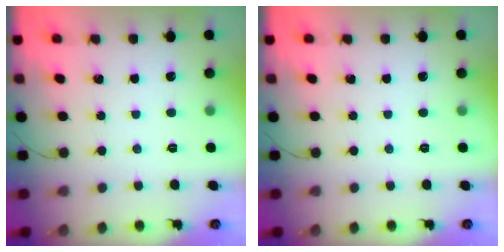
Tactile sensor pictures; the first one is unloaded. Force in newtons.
{"total": 0.0}